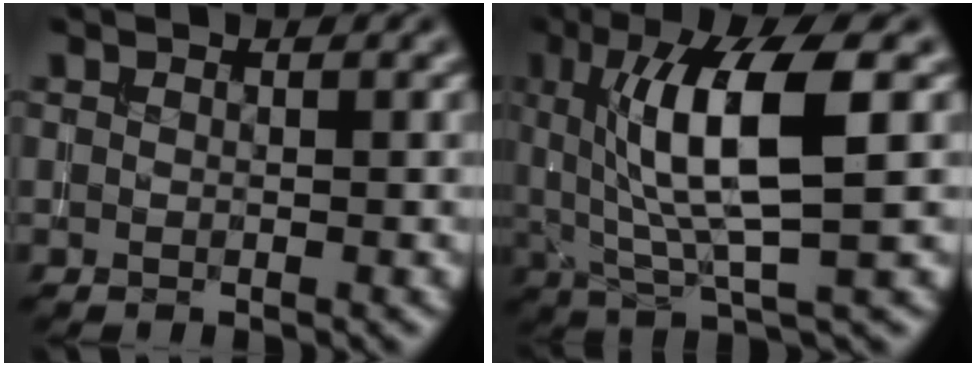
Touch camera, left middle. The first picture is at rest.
{"total": 9.5, "force": [2.0, 2.4, 9.0], "torque": [-0.154, -0.003, 0.039]}